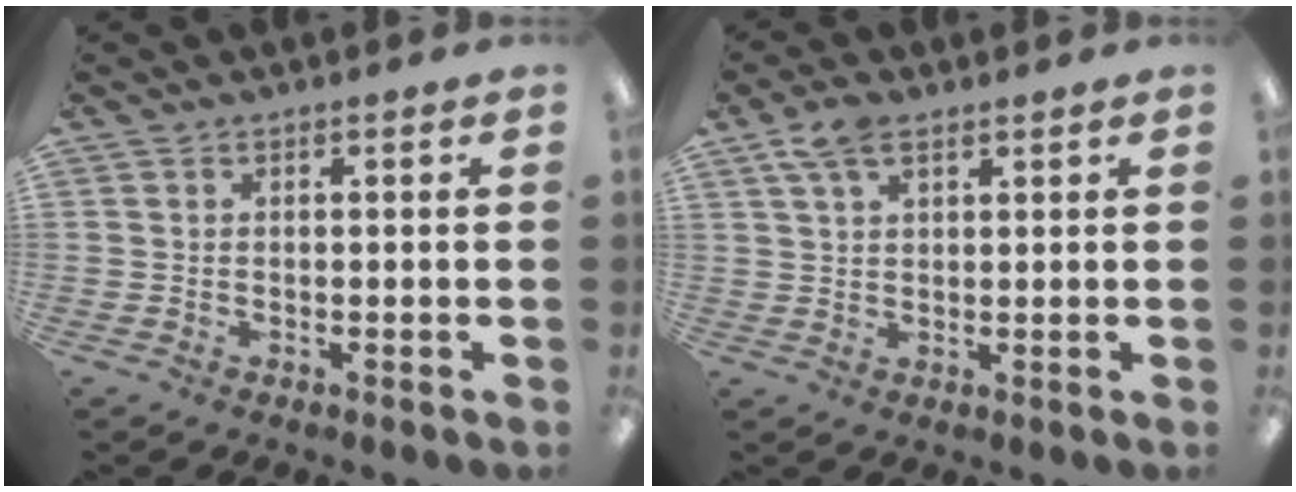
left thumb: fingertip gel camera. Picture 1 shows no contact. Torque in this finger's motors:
{"motor_torque": [-0.28, -0.17, -0.30, 0.25, 0.04]}